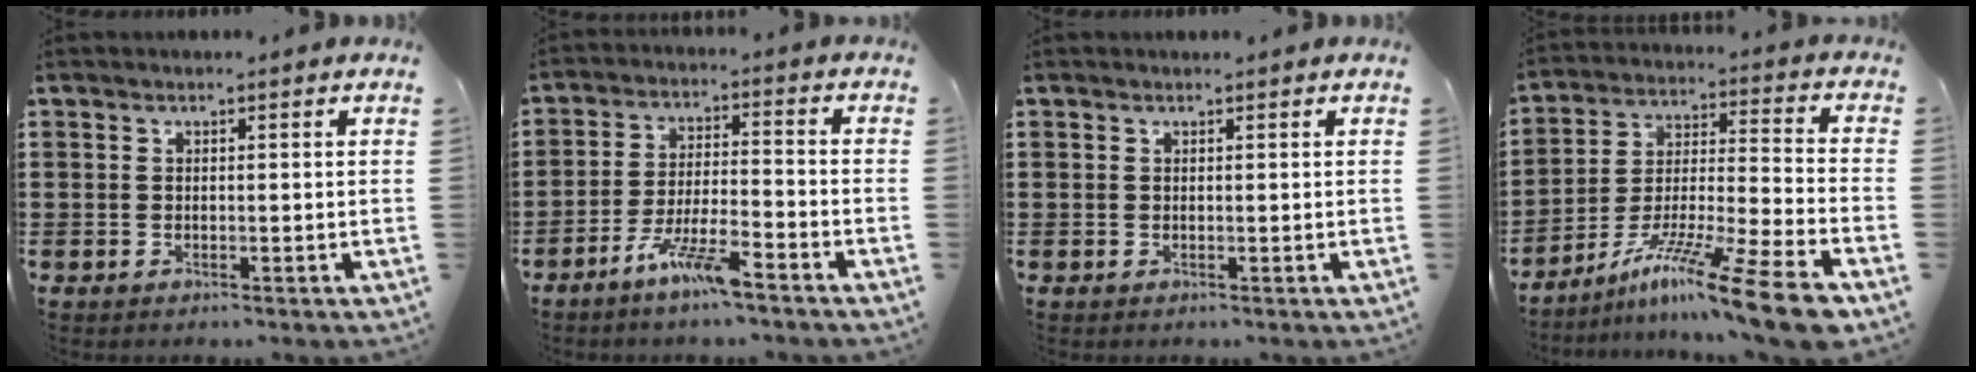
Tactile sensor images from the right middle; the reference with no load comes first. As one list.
[{"total": 7.1, "force": [-5.0, 0.9, 5.0], "torque": [-0.106, -0.005, -0.095]}, {"total": 0.0}, {"total": 15.1, "force": [-11.0, 0.1, 10.3], "torque": [-0.173, 0.021, -0.200]}]